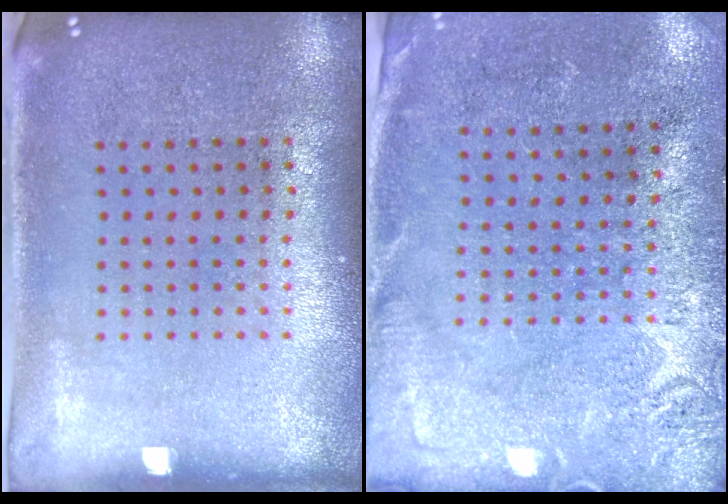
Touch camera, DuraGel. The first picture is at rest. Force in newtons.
{"total": 2.6, "press": 2.4, "slide": 1.1}